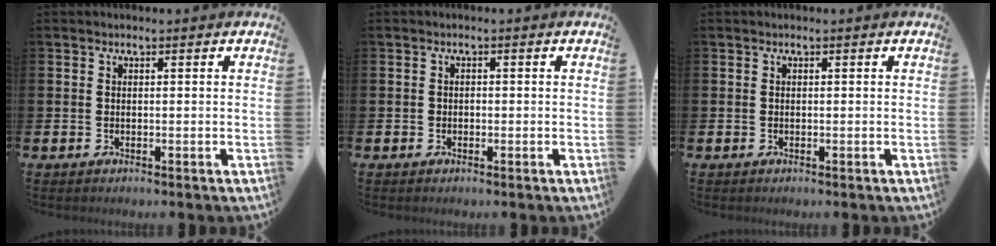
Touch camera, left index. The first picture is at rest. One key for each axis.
{"total": 0.8, "fx": -0.3, "fy": 0.7, "fz": 0.2, "tx": -0.004, "ty": 0.004, "tz": -0.009}
{"total": 0.0}